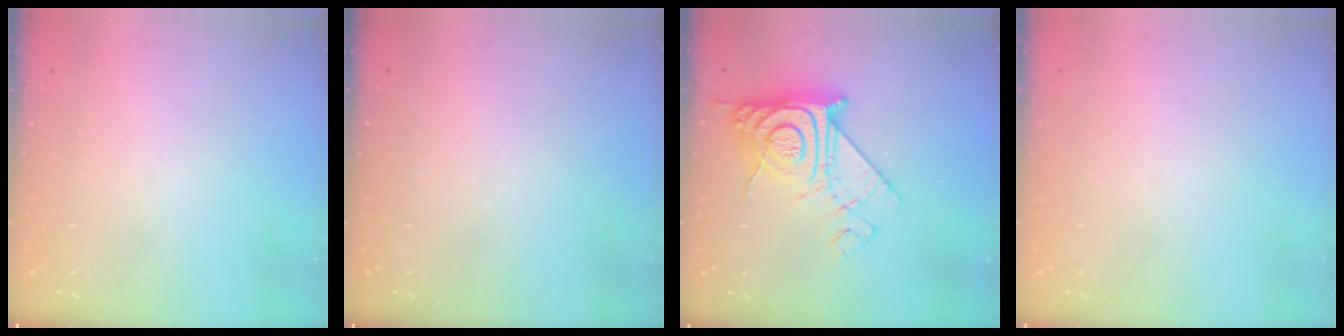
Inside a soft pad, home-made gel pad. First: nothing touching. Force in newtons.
{"total": 0.0}
{"total": 16.0, "press": 15.9, "slide": 1.3}
{"total": 1.5, "press": 1.5, "slide": 0.1}